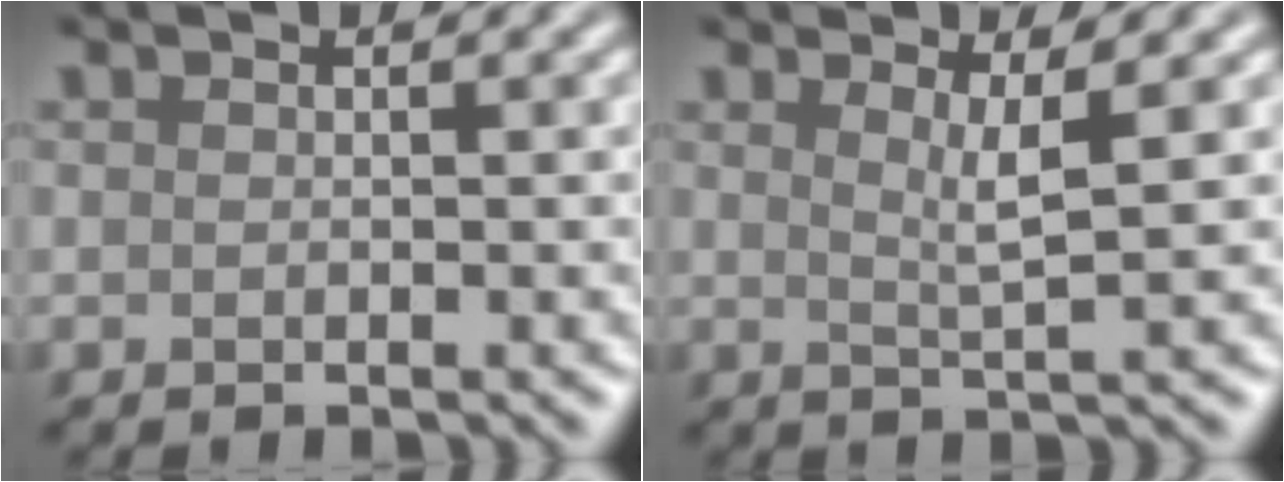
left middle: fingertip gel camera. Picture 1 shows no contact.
{"total": 2.6, "force": [1.0, 0.5, 2.3], "torque": [-0.036, -0.003, 0.015]}